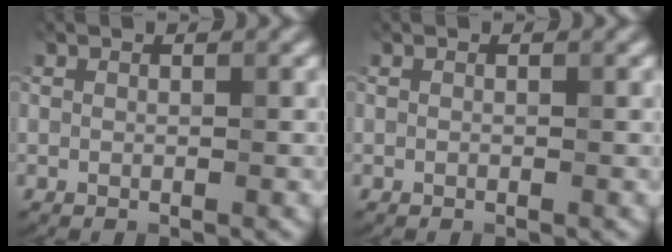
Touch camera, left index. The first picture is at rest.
{"total": 0.0}